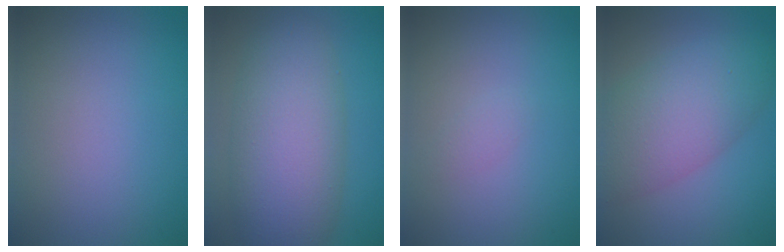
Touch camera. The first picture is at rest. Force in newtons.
{"total": 9.5, "press": 9.5, "slide": 0.4}
{"total": 0.7, "press": 0.7, "slide": 0.1}
{"total": 7.4, "press": 7.4, "slide": 0.2}